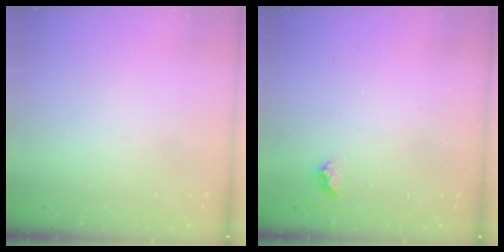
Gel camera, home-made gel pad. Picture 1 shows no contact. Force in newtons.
{"total": 4.8, "press": 4.8, "slide": 0.7}